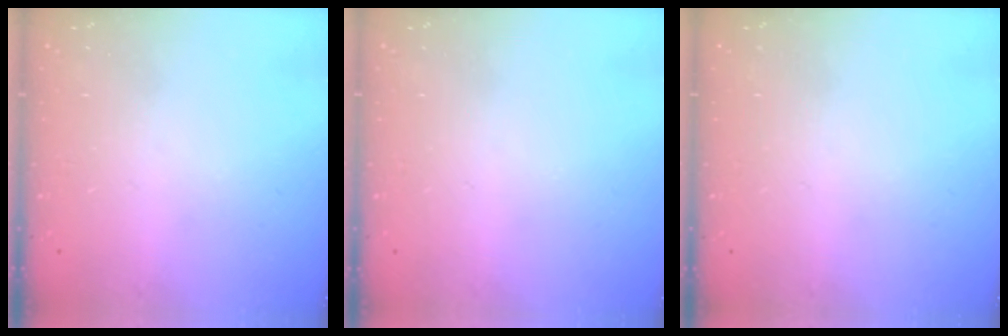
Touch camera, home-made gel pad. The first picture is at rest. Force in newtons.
{"total": 0.0}
{"total": 0.0}